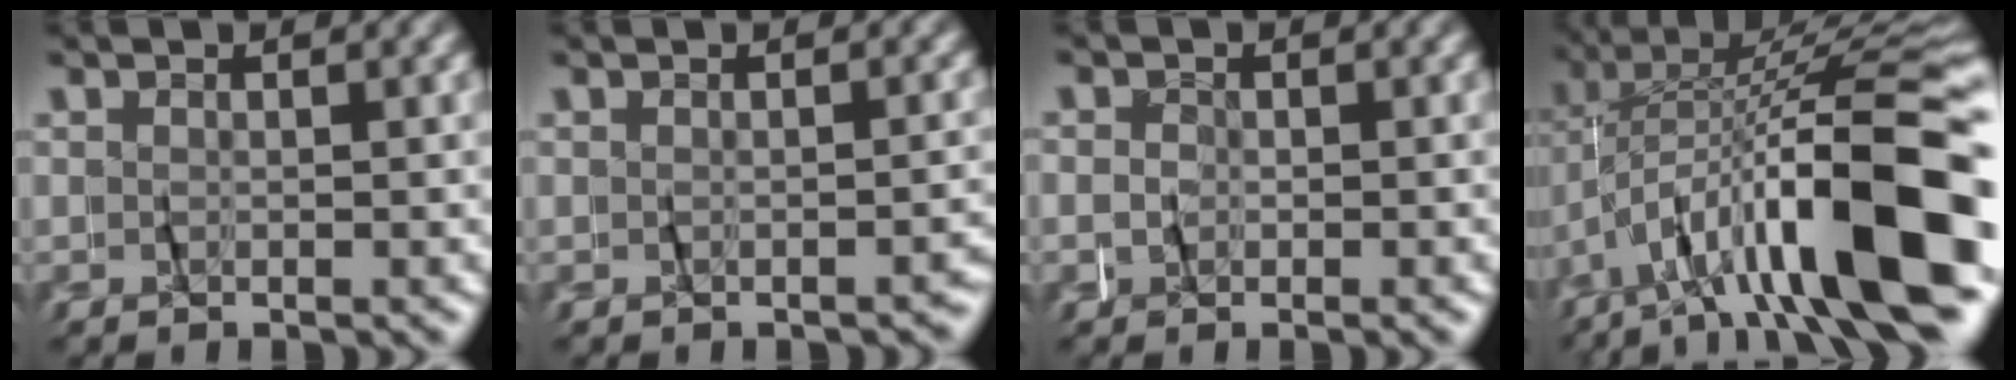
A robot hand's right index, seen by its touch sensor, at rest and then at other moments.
{"total": 1.1, "force": [-1.1, 0.0, 0.2], "torque": [-0.007, 0.001, -0.016]}
{"total": 1.1, "force": [-0.8, 0.2, -0.8], "torque": [0.014, -0.004, -0.016]}
{"total": 14.5, "force": [-5.5, 5.9, 12.1], "torque": [-0.177, -0.010, -0.075]}